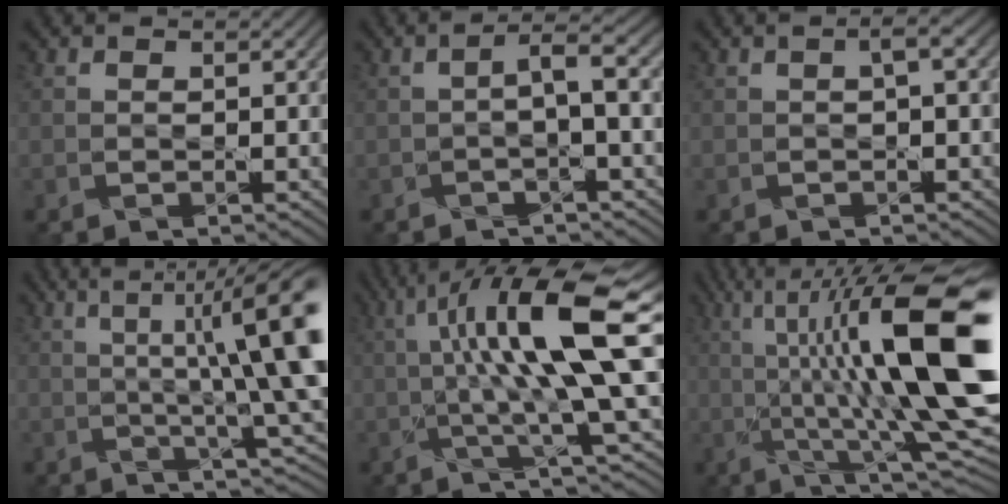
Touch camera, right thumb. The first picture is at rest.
{"total": 2.7, "force": [-0.2, 0.0, 2.7], "torque": [-0.053, 0.011, -0.012]}
{"total": 1.0, "force": [0.1, -0.1, 0.9], "torque": [-0.017, 0.005, 0.002]}
{"total": 13.4, "force": [2.0, 2.3, 13.0], "torque": [-0.184, 0.008, 0.045]}
{"total": 13.7, "force": [1.7, 1.9, 13.4], "torque": [-0.212, 0.024, 0.030]}
{"total": 19.1, "force": [3.2, 4.9, 18.2], "torque": [-0.292, 0.034, 0.061]}